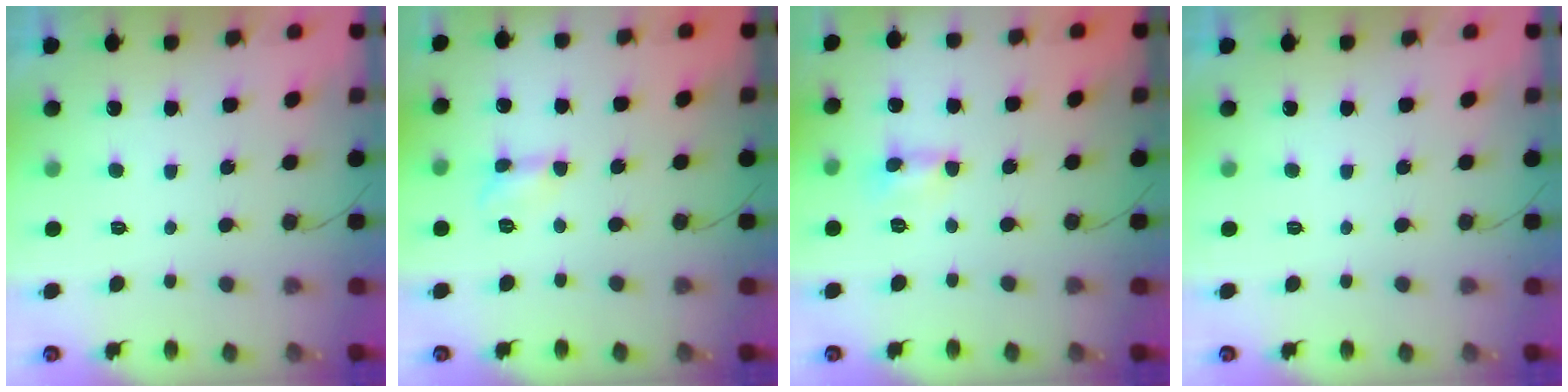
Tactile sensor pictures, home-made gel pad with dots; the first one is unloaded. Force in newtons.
{"total": 2.5, "press": 2.5, "slide": 0.3}
{"total": 0.0}
{"total": 0.0}